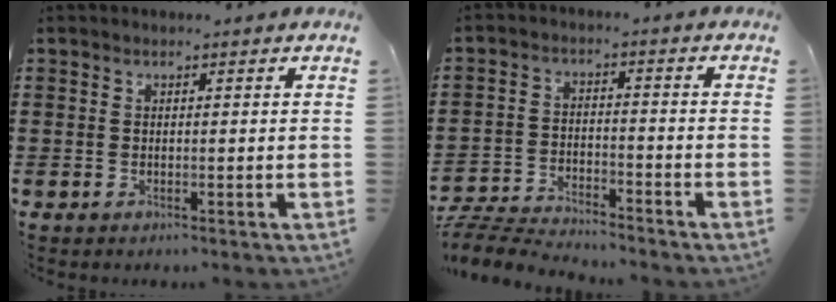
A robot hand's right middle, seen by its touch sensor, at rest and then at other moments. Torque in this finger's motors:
{"motor_torque": [1.78, 0.36, 0.04, 0.08]}